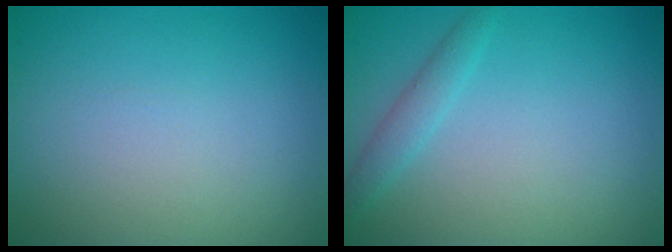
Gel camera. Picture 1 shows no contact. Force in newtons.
{"total": 1.5, "press": 1.5, "slide": 0.1}